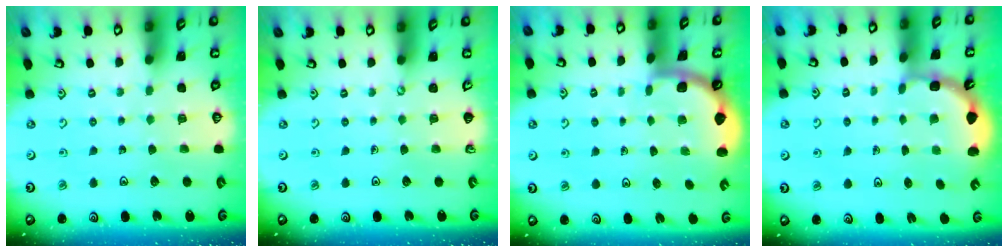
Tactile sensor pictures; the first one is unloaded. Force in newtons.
{"total": 0.0}
{"total": 1.7, "press": 1.7, "slide": 0.0}
{"total": 2.8, "press": 2.8, "slide": 0.6}